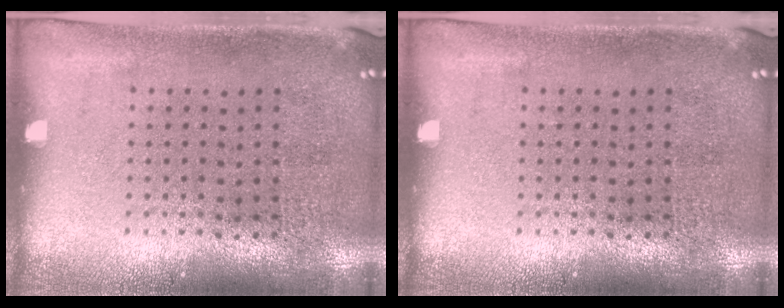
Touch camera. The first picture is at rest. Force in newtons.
{"total": 0.0}